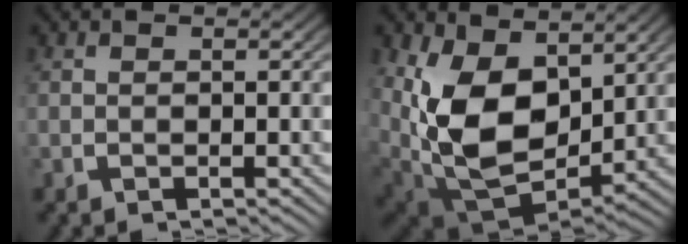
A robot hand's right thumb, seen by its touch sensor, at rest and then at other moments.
{"total": 12.7, "force": [0.0, 8.4, 9.5], "torque": [-0.235, -0.062, 0.030]}